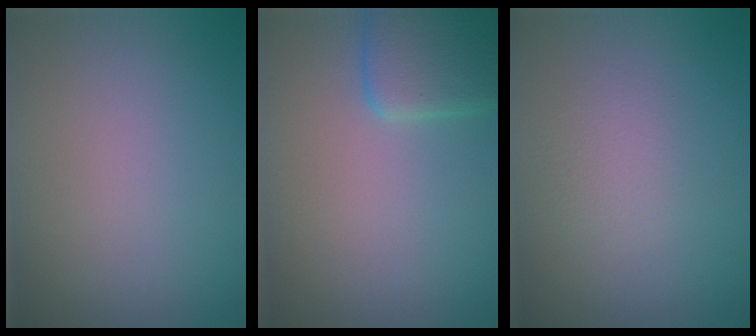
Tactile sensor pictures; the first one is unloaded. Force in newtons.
{"total": 3.3, "press": 3.3, "slide": 0.2}
{"total": 1.6, "press": 1.6, "slide": 0.1}